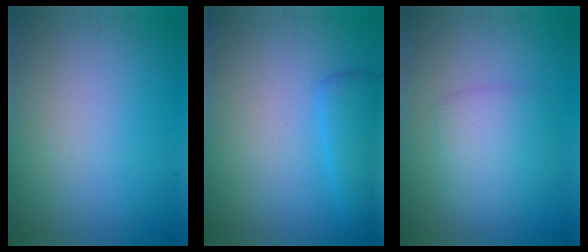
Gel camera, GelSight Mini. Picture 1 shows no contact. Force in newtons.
{"total": 2.6, "press": 2.6, "slide": 0.2}
{"total": 3.6, "press": 3.6, "slide": 0.2}